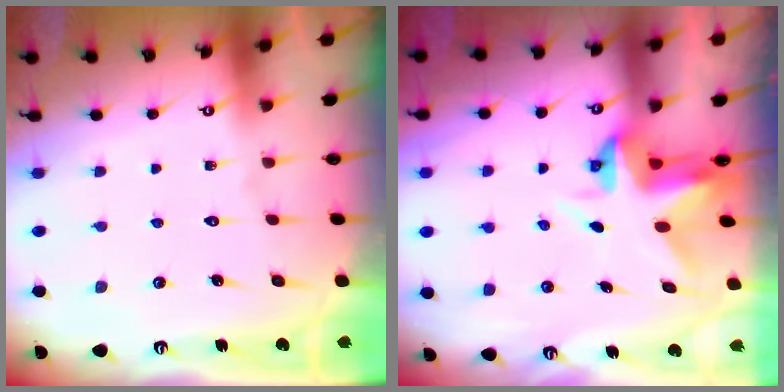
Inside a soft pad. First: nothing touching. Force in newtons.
{"total": 4.2, "press": 4.2, "slide": 0.2}